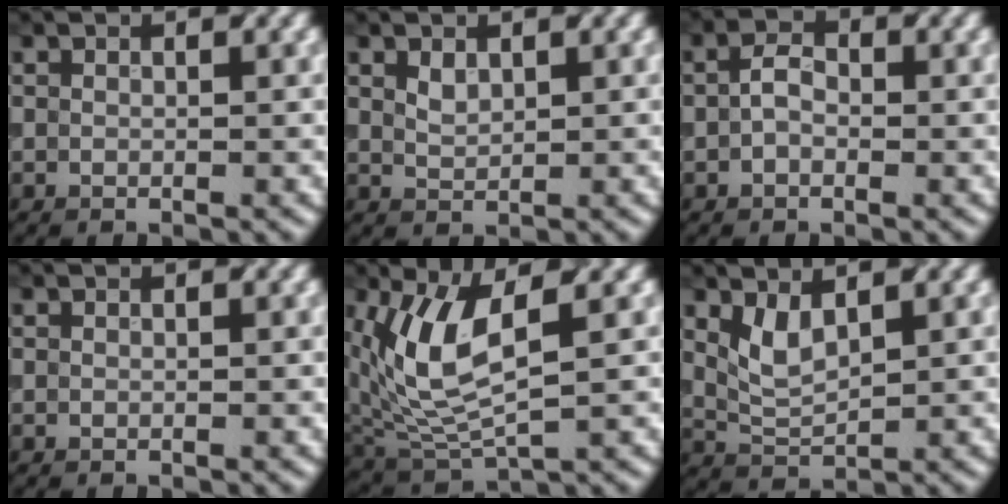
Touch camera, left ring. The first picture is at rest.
{"total": 1.1, "force": [0.5, 0.6, 0.7], "torque": [-0.017, 0.005, 0.019]}
{"total": 1.8, "force": [-0.6, 1.1, 1.4], "torque": [-0.028, 0.011, -0.010]}
{"total": 0.0}
{"total": 7.8, "force": [1.6, 3.6, 6.7], "torque": [-0.156, 0.002, 0.040]}
{"total": 2.5, "force": [1.2, 1.2, 1.9], "torque": [-0.043, 0.000, 0.036]}